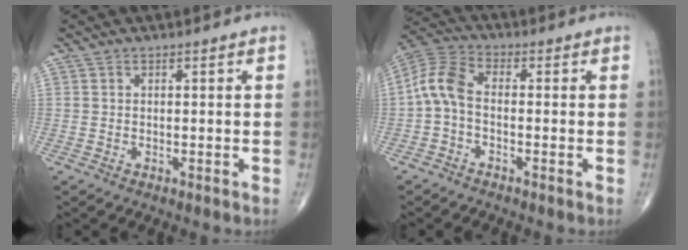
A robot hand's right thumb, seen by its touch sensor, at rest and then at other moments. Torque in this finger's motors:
{"motor_torque": [-0.21, 0.35, 0.73, -0.19, 0.07]}